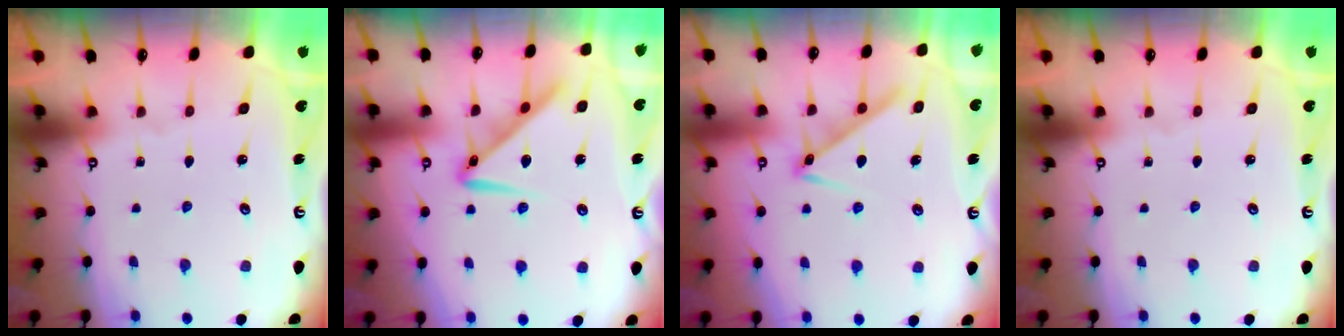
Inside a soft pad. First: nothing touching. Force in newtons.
{"total": 11.2, "press": 11.2, "slide": 0.6}
{"total": 9.7, "press": 9.7, "slide": 0.1}
{"total": 0.0}